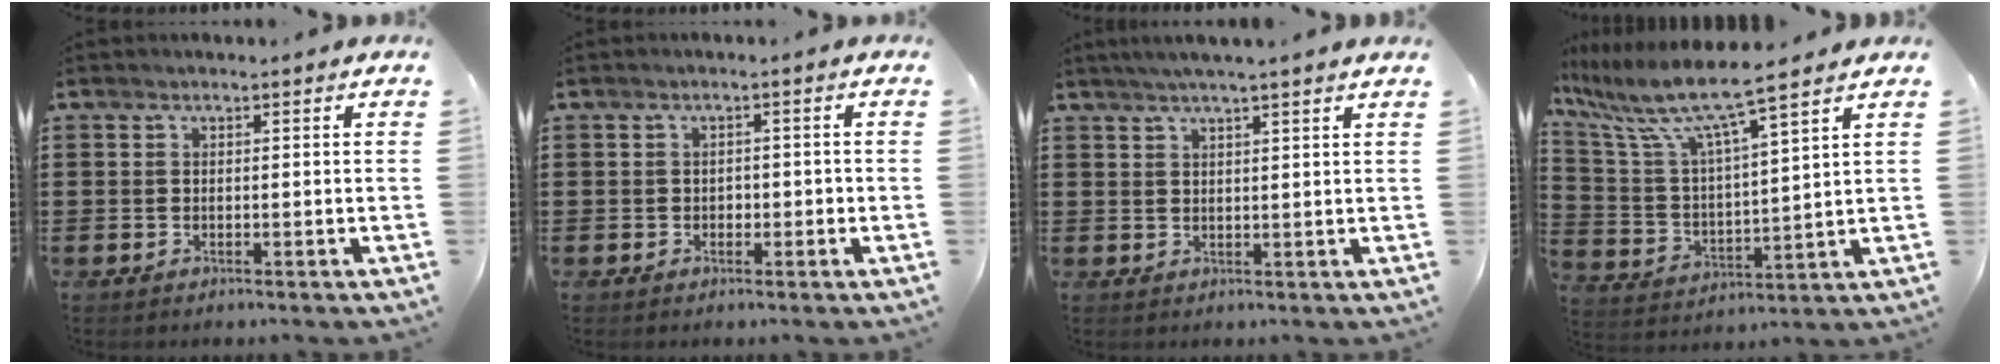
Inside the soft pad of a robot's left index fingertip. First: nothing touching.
{"total": 1.3, "force": [-0.3, 0.9, 0.9], "torque": [-0.019, 0.003, -0.009]}
{"total": 2.8, "force": [2.4, -0.6, 1.3], "torque": [-0.029, -0.001, 0.045]}
{"total": 8.7, "force": [7.2, 0.1, 4.9], "torque": [-0.128, -0.046, 0.117]}